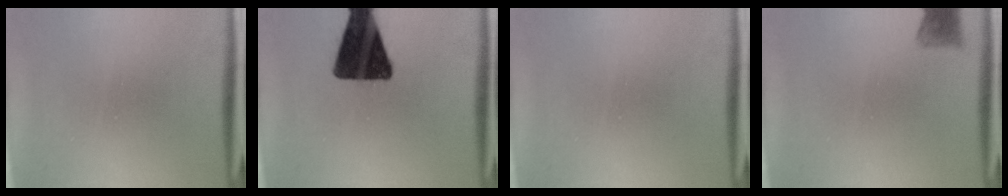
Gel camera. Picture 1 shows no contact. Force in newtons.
{"total": 17.1}
{"total": 0.0}
{"total": 2.0}